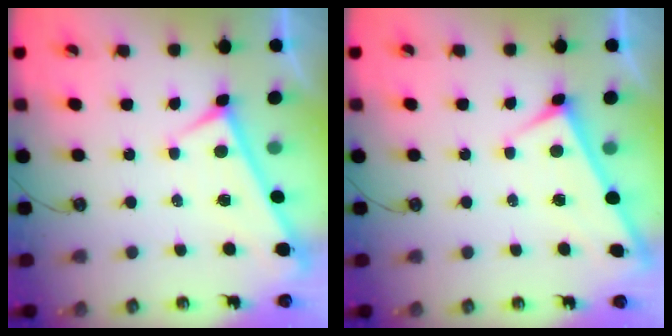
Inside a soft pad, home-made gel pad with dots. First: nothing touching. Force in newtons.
{"total": 1.3, "press": 1.3, "slide": 0.5}